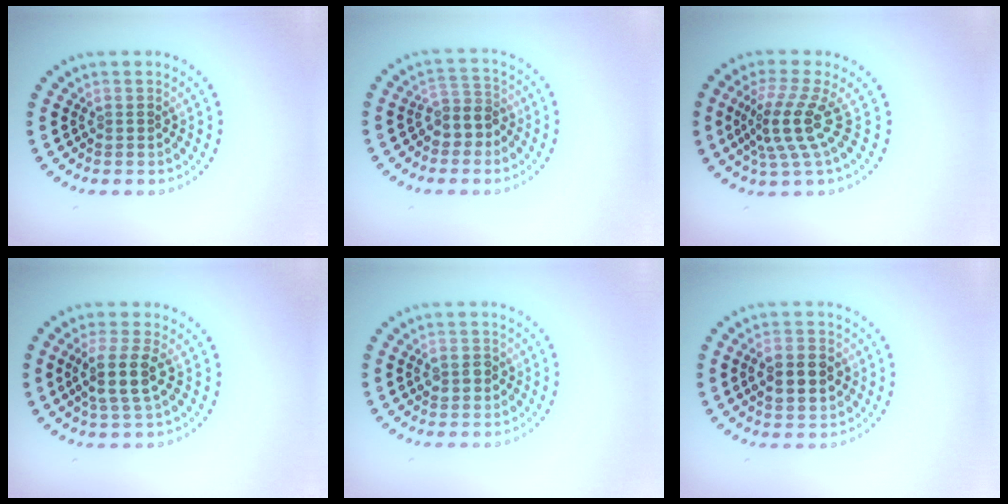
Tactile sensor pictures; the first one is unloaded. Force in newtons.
{"total": 2.6, "press": 2.2, "slide": 1.4}
{"total": 4.1, "press": 2.7, "slide": 3.0}
{"total": 3.4, "press": 2.9, "slide": 1.6}
{"total": 1.8, "press": 1.8, "slide": 0.1}
{"total": 4.6, "press": 4.6, "slide": 0.1}